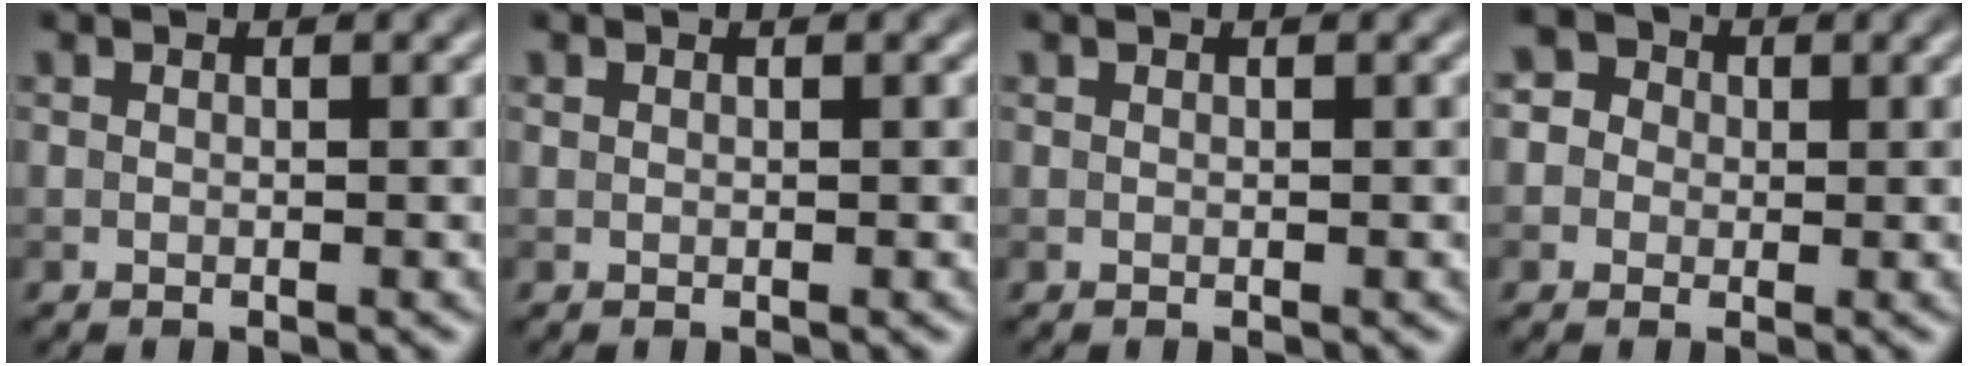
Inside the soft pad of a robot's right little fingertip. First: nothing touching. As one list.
[{"total": 0.0}, {"total": 0.0}, {"total": 3.8, "force": [1.1, 3.4, 1.2], "torque": [0.006, 0.022, -0.007]}]